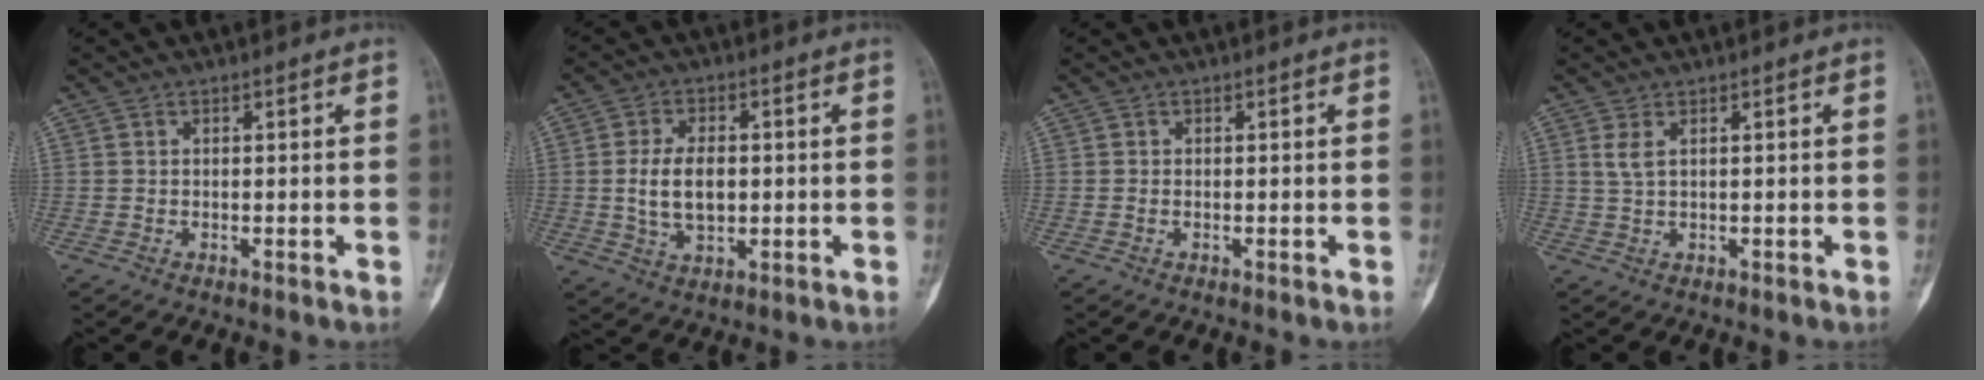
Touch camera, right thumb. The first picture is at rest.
{"total": 8.1, "force": [0.0, 4.8, 6.5], "torque": [-0.112, -0.001, 0.003]}
{"total": 0.0}
{"total": 2.1, "force": [0.9, 0.7, 1.8], "torque": [-0.047, 0.003, 0.027]}